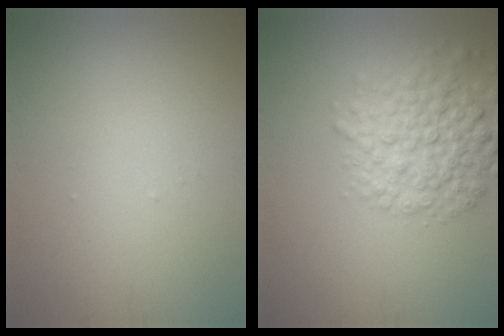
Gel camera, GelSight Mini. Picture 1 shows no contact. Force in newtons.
{"total": 5.7, "press": 5.7, "slide": 0.2}